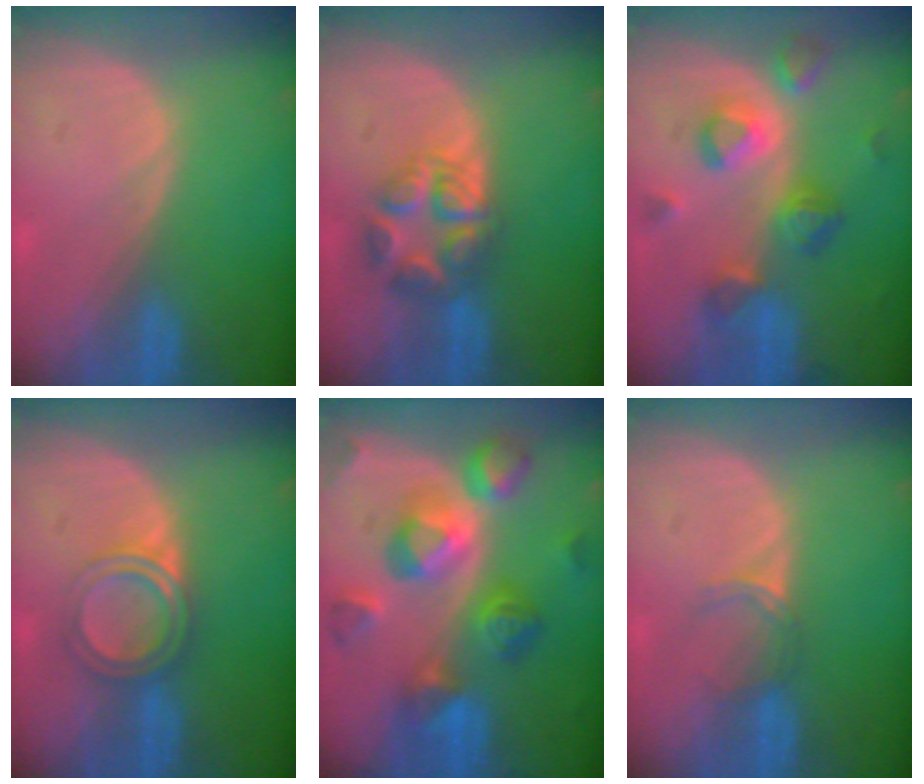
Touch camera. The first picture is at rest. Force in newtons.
{"total": 6.3, "press": 6.3, "slide": 0.2}
{"total": 8.0, "press": 7.7, "slide": 2.1}
{"total": 4.8, "press": 4.5, "slide": 1.7}
{"total": 11.1, "press": 11.0, "slide": 1.0}
{"total": 2.5, "press": 2.0, "slide": 1.4}